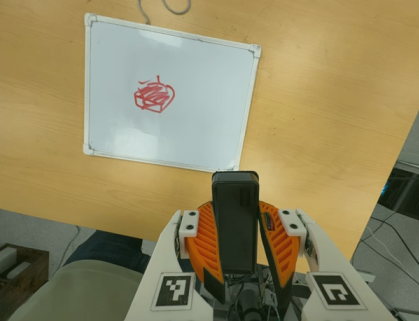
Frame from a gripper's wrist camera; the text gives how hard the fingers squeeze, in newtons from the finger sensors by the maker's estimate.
{"total": 9.9, "left": 8.2, "right": 11.5}